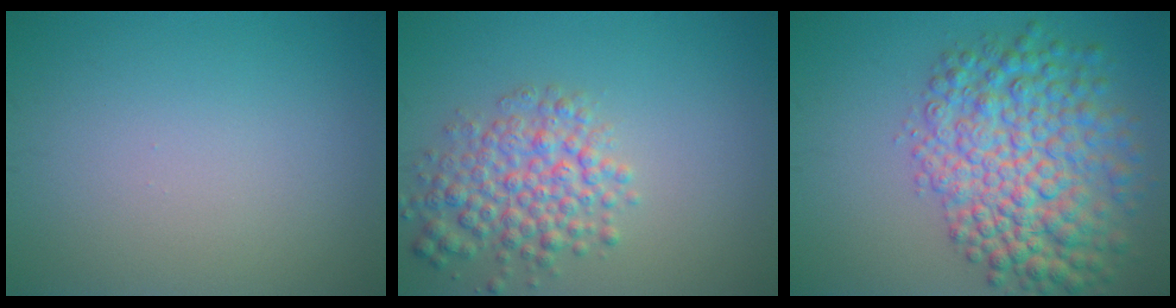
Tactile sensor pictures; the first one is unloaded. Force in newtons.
{"total": 4.6, "press": 4.6, "slide": 0.2}
{"total": 9.0, "press": 9.0, "slide": 0.2}